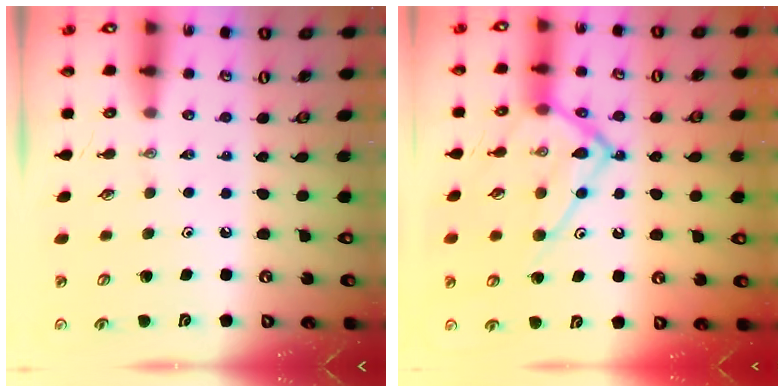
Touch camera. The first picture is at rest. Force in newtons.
{"total": 16.7, "press": 16.7, "slide": 1.2}